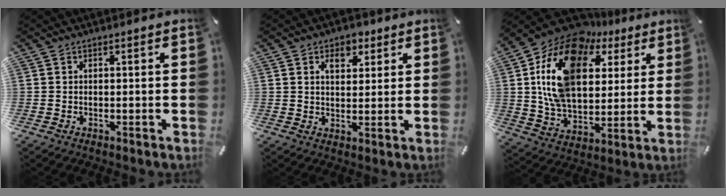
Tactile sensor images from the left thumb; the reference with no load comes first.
{"total": 5.5, "force": [2.8, 3.9, 2.6], "torque": [-0.018, -0.010, 0.040]}
{"total": 20.1, "force": [7.6, 13.2, 13.0], "torque": [-0.273, -0.038, 0.133]}